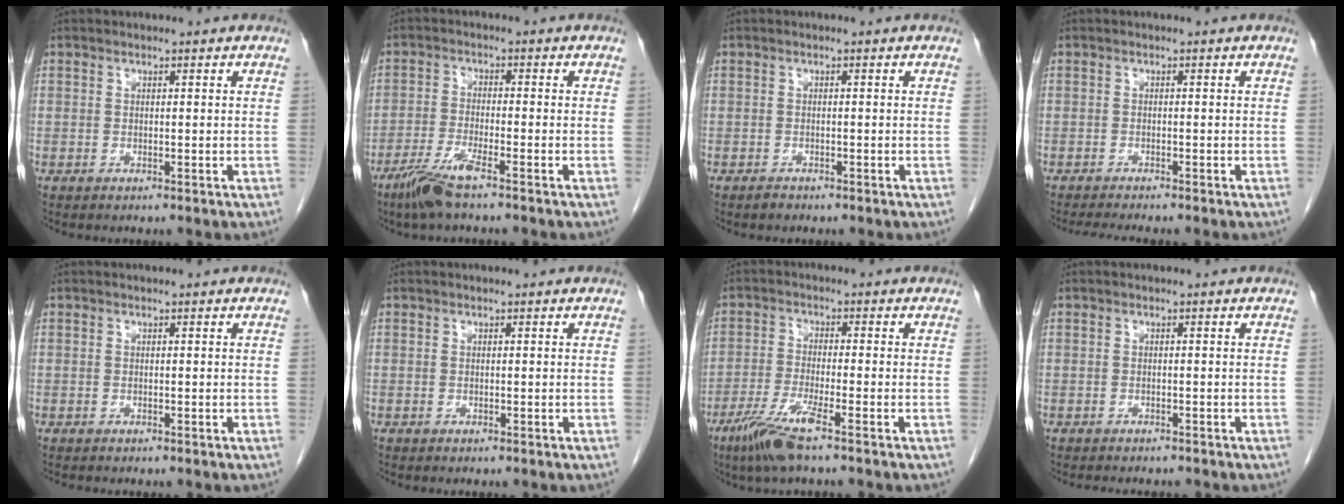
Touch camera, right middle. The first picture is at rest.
{"total": 5.7, "force": [-4.0, 0.2, 4.0], "torque": [-0.087, -0.013, -0.083]}
{"total": 0.8, "force": [-0.7, 0.4, 0.1], "torque": [-0.004, 0.000, -0.013]}
{"total": 4.1, "force": [-3.7, 0.0, 1.9], "torque": [-0.025, -0.011, -0.057]}
{"total": 0.5, "force": [-0.5, 0.0, 0.1], "torque": [-0.006, -0.001, -0.009]}
{"total": 0.0}
{"total": 6.7, "force": [-4.3, -0.2, 5.1], "torque": [-0.106, -0.018, -0.088]}
{"total": 4.2, "force": [-3.7, 1.4, 1.4], "torque": [-0.018, -0.004, -0.045]}